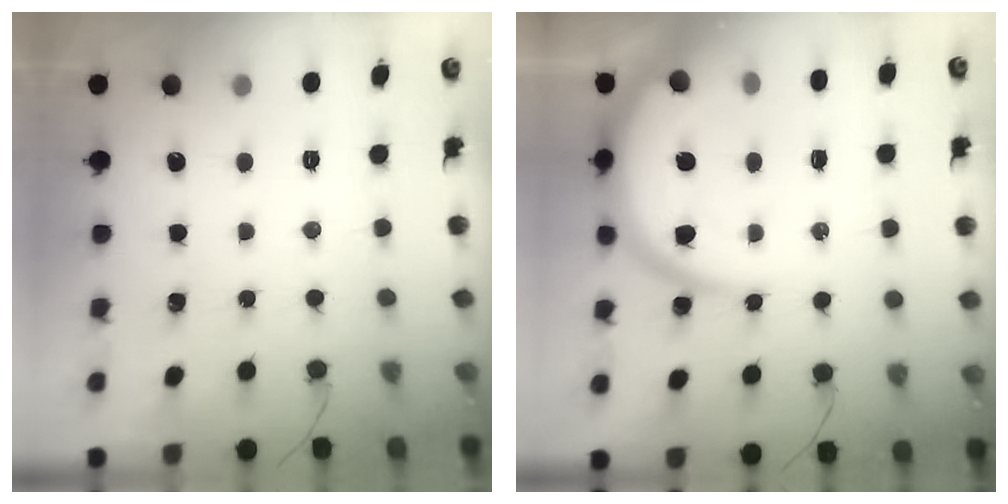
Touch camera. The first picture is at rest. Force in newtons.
{"total": 12.4, "press": 12.3, "slide": 1.2}